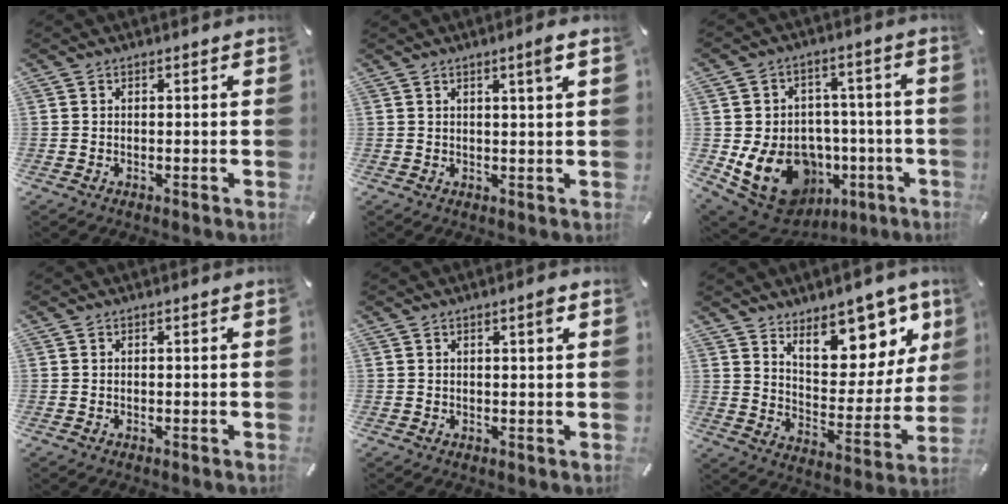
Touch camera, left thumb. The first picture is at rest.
{"total": 3.3, "force": [1.6, 0.0, 2.9], "torque": [-0.050, -0.006, 0.024]}
{"total": 16.6, "force": [-5.0, 13.1, 8.9], "torque": [-0.155, 0.014, -0.068]}
{"total": 0.0}
{"total": 2.1, "force": [1.0, 0.3, 1.9], "torque": [-0.030, -0.001, 0.014]}
{"total": 15.4, "force": [11.8, 7.3, 6.8], "torque": [-0.078, -0.102, 0.206]}